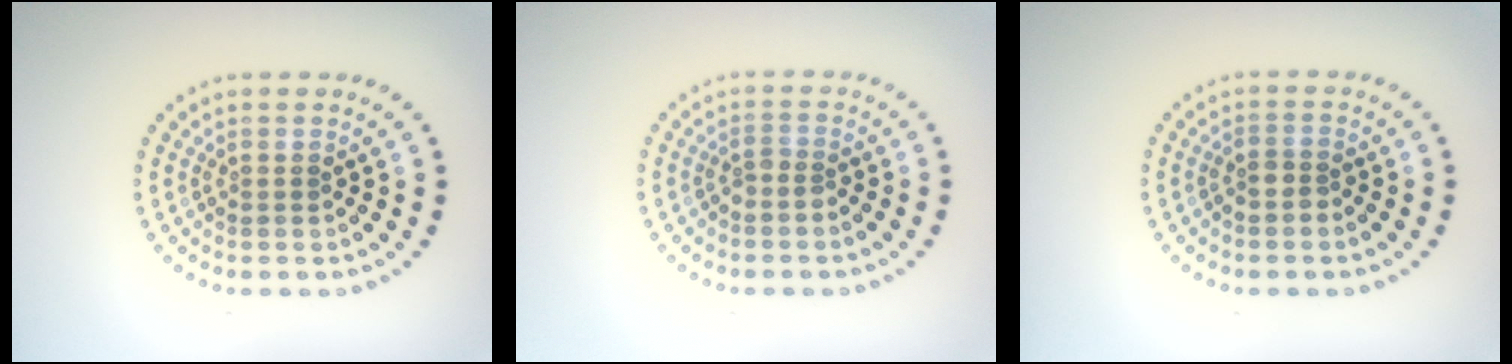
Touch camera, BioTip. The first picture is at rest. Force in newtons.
{"total": 1.0, "press": 0.7, "slide": 0.7}
{"total": 1.5, "press": 1.4, "slide": 0.7}